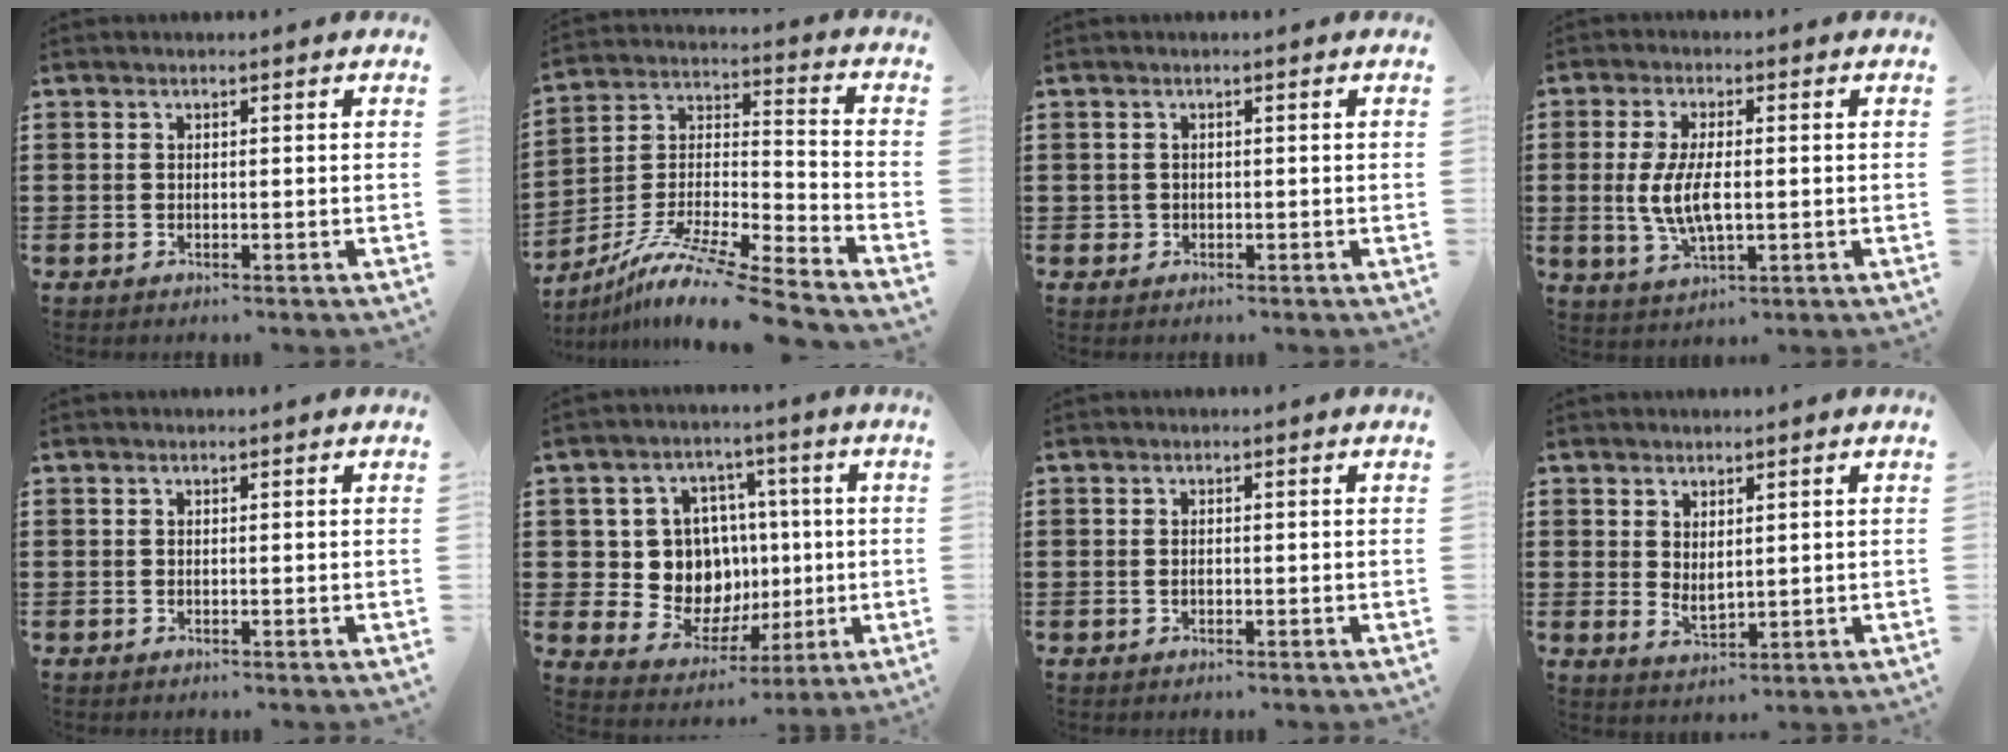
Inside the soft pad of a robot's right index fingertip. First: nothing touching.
{"total": 11.4, "force": [-9.6, 0.3, 6.1], "torque": [-0.118, 0.004, -0.192]}
{"total": 0.7, "force": [-0.1, 0.7, 0.1], "torque": [-0.004, 0.005, -0.004]}
{"total": 6.9, "force": [-0.2, 2.7, 6.4], "torque": [-0.144, -0.005, -0.011]}
{"total": 0.0}
{"total": 10.8, "force": [0.7, 9.9, 4.3], "torque": [-0.097, 0.007, 0.025]}
{"total": 0.7, "force": [-0.1, 0.4, 0.6], "torque": [-0.015, 0.000, -0.001]}
{"total": 2.3, "force": [1.3, 1.2, 1.4], "torque": [-0.029, 0.002, 0.026]}